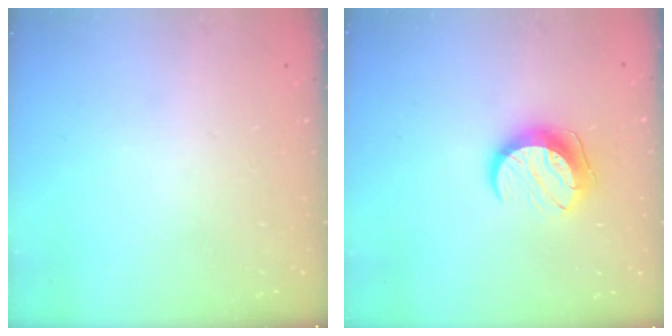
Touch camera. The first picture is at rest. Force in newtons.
{"total": 10.1, "press": 10.1, "slide": 0.5}